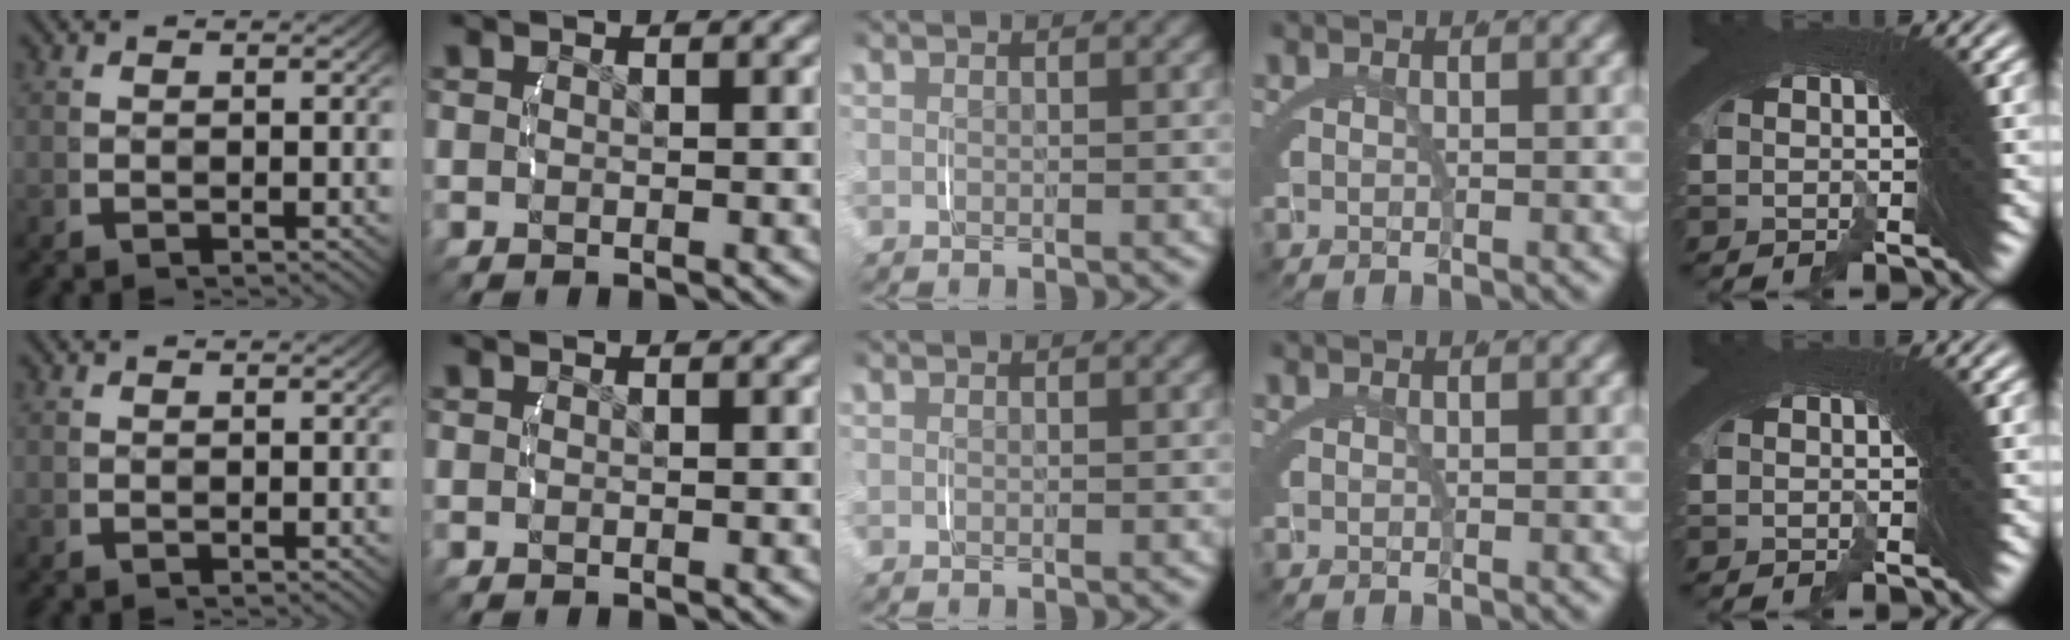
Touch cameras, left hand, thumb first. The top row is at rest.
{}